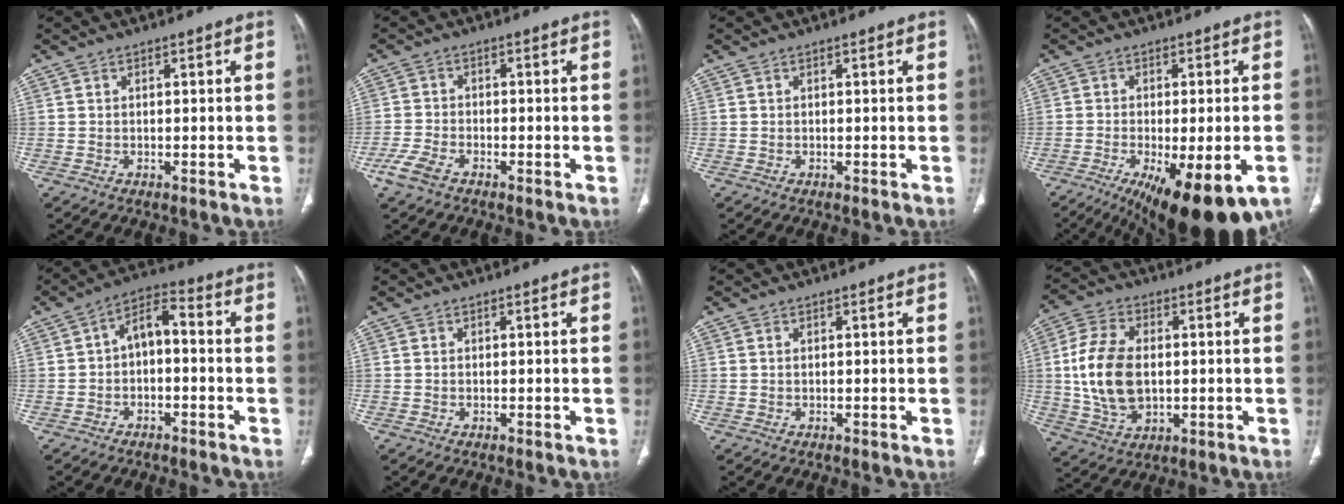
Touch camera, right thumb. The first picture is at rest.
{"total": 4.6, "force": [-2.9, 2.1, 2.9], "torque": [-0.074, 0.007, -0.061]}
{"total": 0.0}
{"total": 17.9, "force": [-8.8, 6.0, 14.4], "torque": [-0.189, -0.012, -0.121]}
{"total": 6.8, "force": [-0.8, 4.0, 5.4], "torque": [-0.079, 0.038, -0.026]}
{"total": 0.0}
{"total": 0.0}
{"total": 14.2, "force": [0.3, 8.9, 11.0], "torque": [-0.216, 0.001, 0.012]}